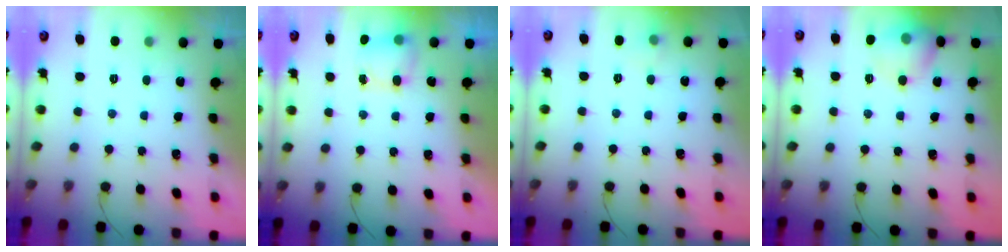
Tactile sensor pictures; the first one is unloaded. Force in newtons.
{"total": 5.8, "press": 5.8, "slide": 0.6}
{"total": 5.4, "press": 5.3, "slide": 1.2}
{"total": 12.0, "press": 11.5, "slide": 3.4}